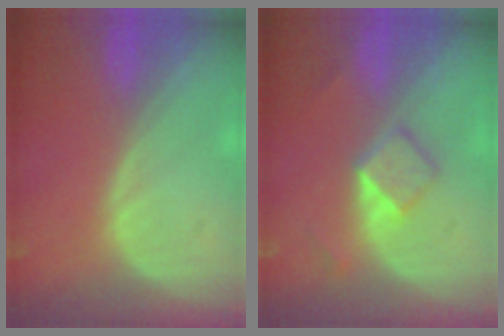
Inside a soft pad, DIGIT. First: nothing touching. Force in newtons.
{"total": 4.1, "press": 3.9, "slide": 1.1}